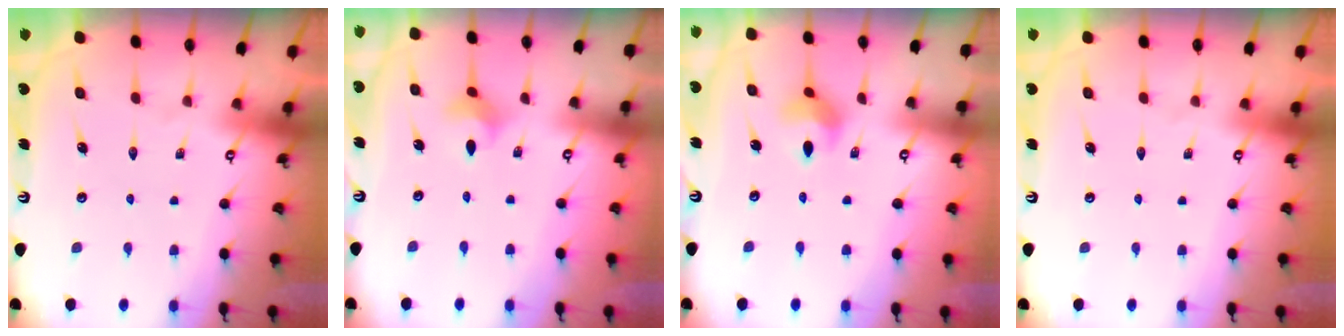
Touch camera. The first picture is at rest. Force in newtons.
{"total": 4.0, "press": 4.0, "slide": 0.6}
{"total": 5.5, "press": 5.5, "slide": 0.5}
{"total": 0.0}